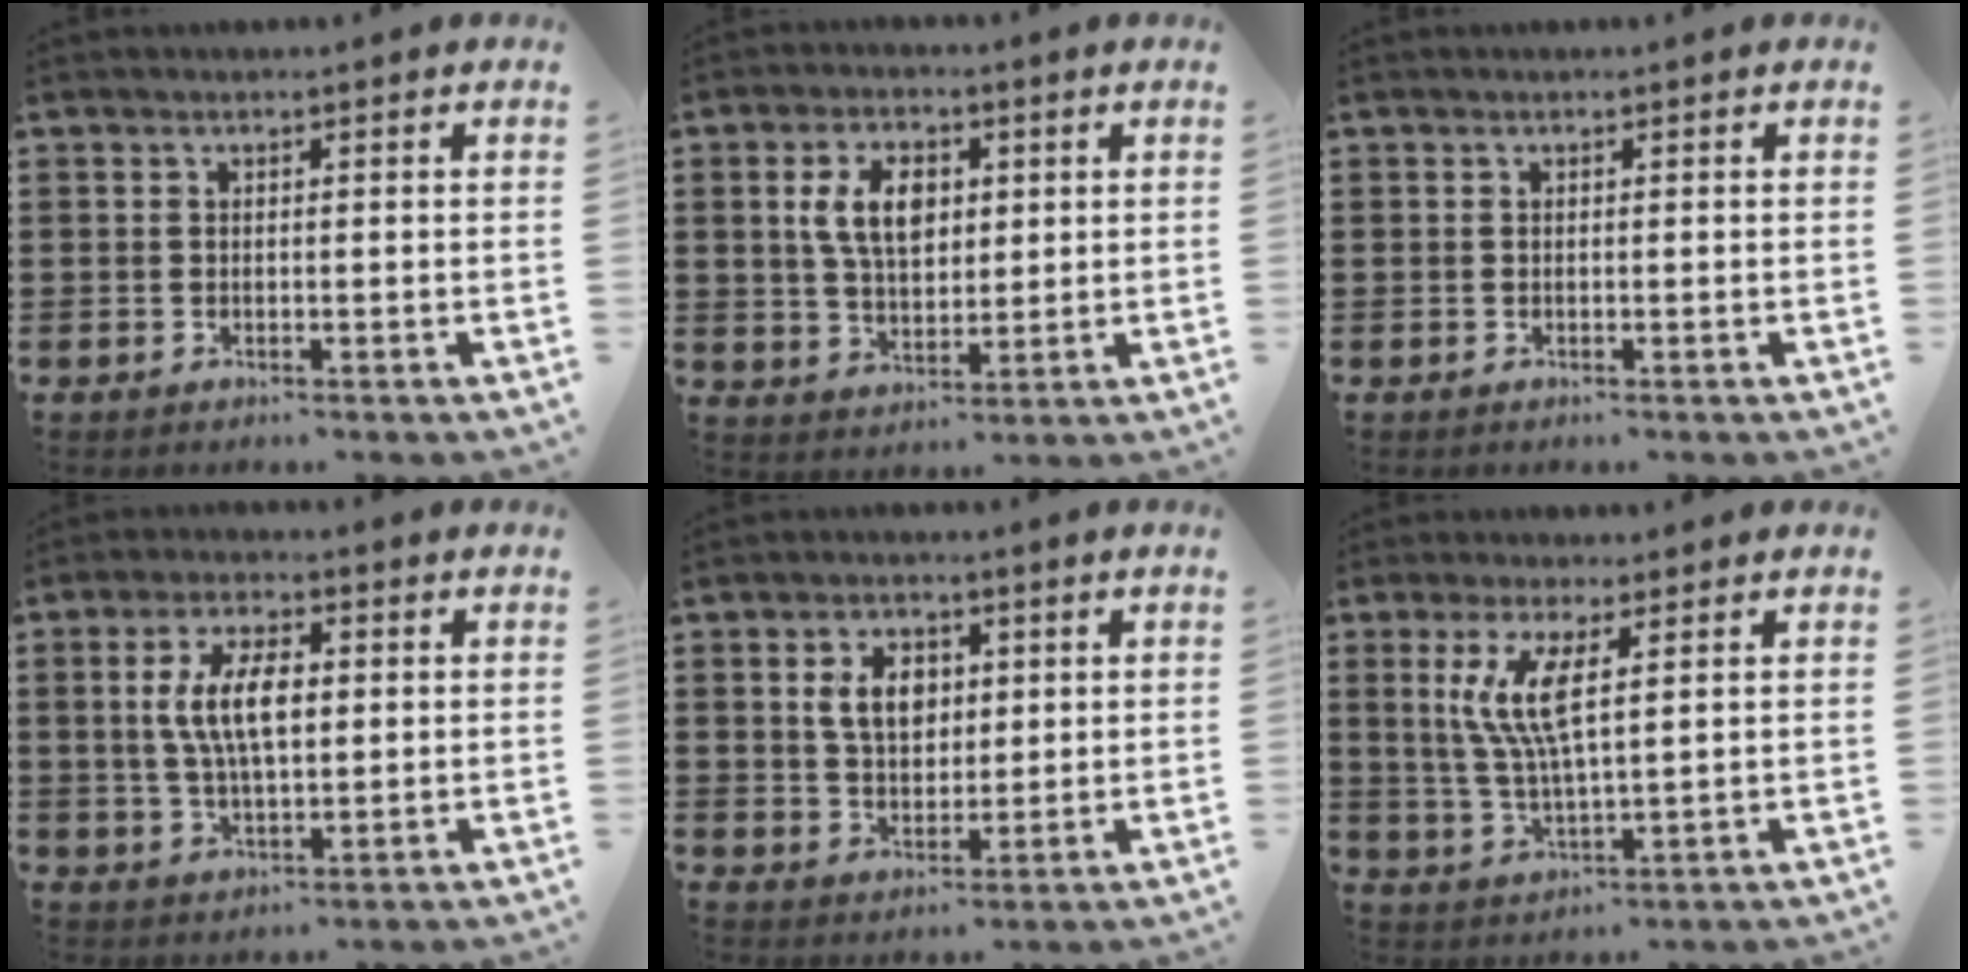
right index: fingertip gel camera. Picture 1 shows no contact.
{"total": 7.5, "force": [1.8, 4.6, 5.7], "torque": [-0.130, 0.008, 0.024]}
{"total": 0.0}
{"total": 8.2, "force": [1.1, 3.4, 7.4], "torque": [-0.158, 0.007, 0.014]}
{"total": 5.9, "force": [1.5, 4.0, 4.1], "torque": [-0.093, 0.009, 0.021]}
{"total": 7.5, "force": [2.4, 1.7, 6.9], "torque": [-0.155, -0.004, 0.036]}